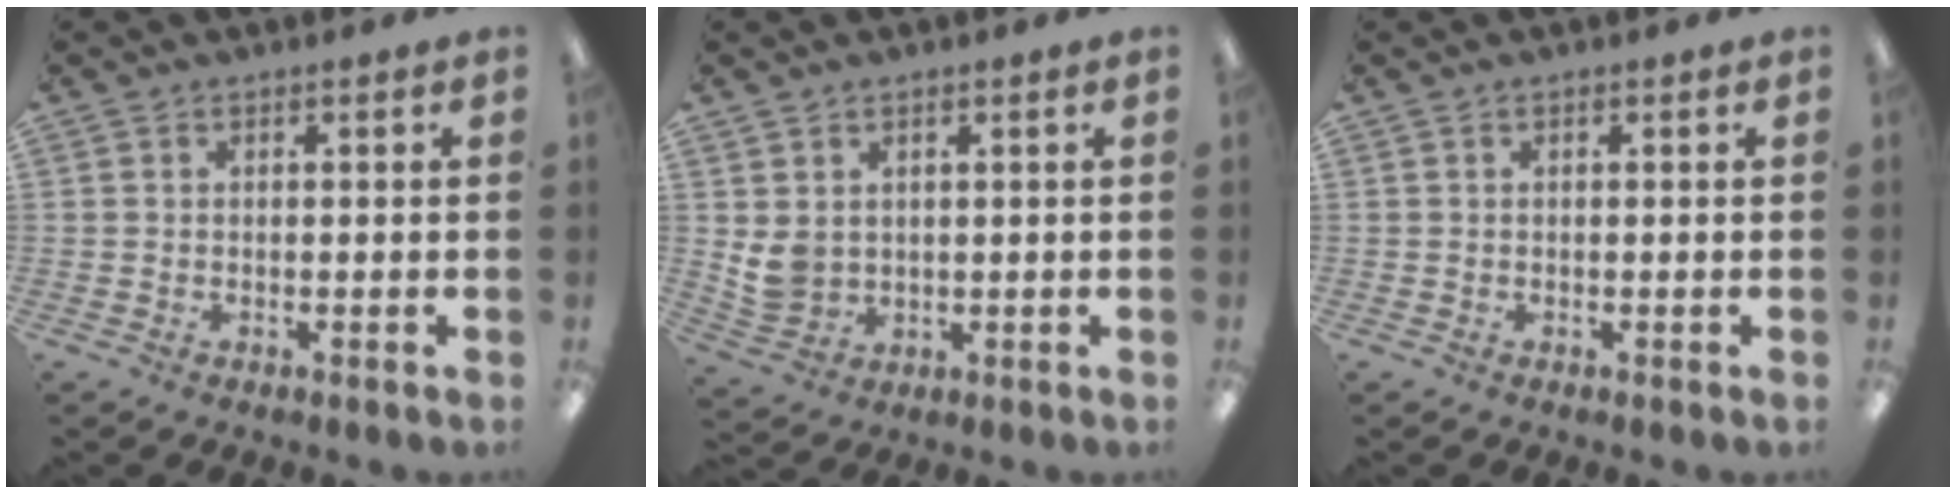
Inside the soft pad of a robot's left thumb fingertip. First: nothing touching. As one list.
[{"total": 4.9, "force": [1.9, 3.9, 2.3], "torque": [-0.047, -0.004, 0.039]}, {"total": 0.0}]